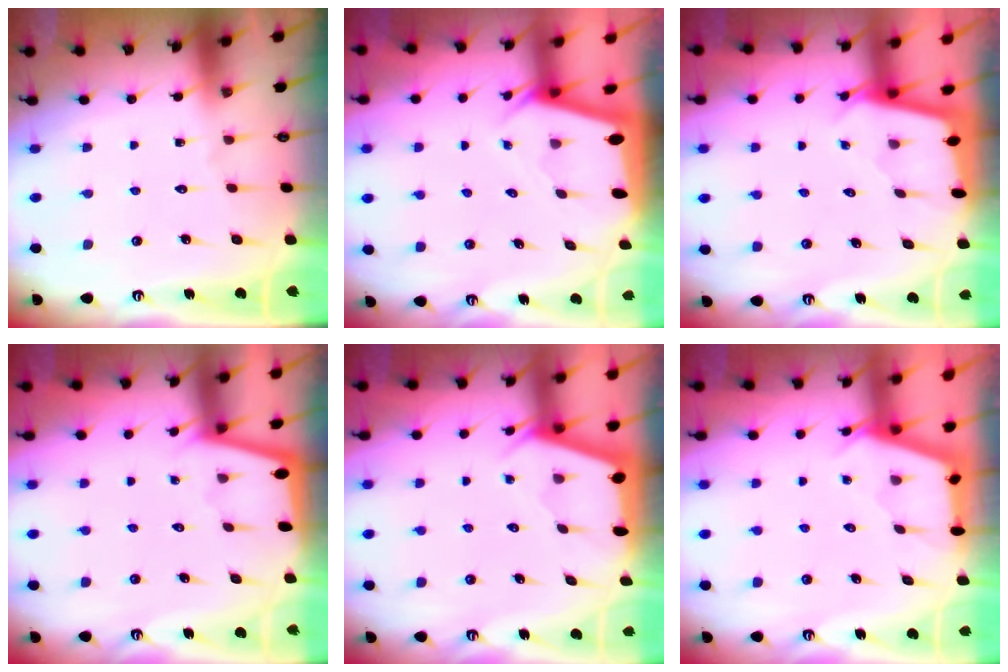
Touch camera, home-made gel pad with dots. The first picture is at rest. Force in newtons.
{"total": 2.5, "press": 2.5, "slide": 0.2}
{"total": 1.8, "press": 1.8, "slide": 0.2}
{"total": 1.3, "press": 1.3, "slide": 0.2}
{"total": 2.4, "press": 2.4, "slide": 0.3}
{"total": 2.8, "press": 2.7, "slide": 0.3}